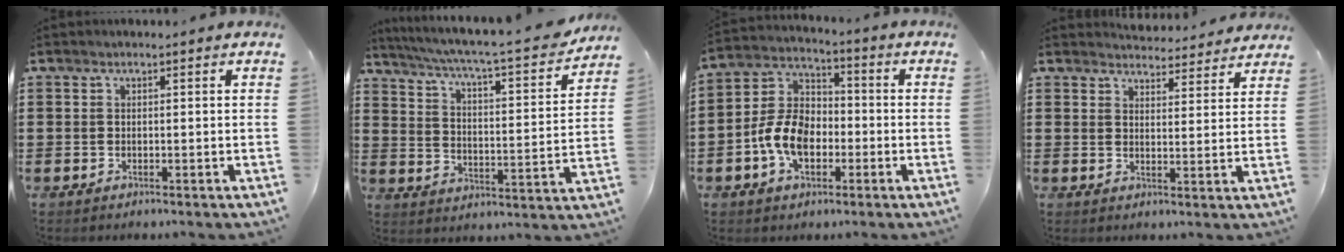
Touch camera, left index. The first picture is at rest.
{"total": 5.1, "force": [4.4, 0.1, 2.7], "torque": [-0.076, -0.038, 0.064]}
{"total": 8.7, "force": [-3.0, 5.7, 5.8], "torque": [-0.144, 0.011, -0.064]}
{"total": 4.0, "force": [4.0, 0.4, 0.1], "torque": [-0.008, -0.023, 0.071]}